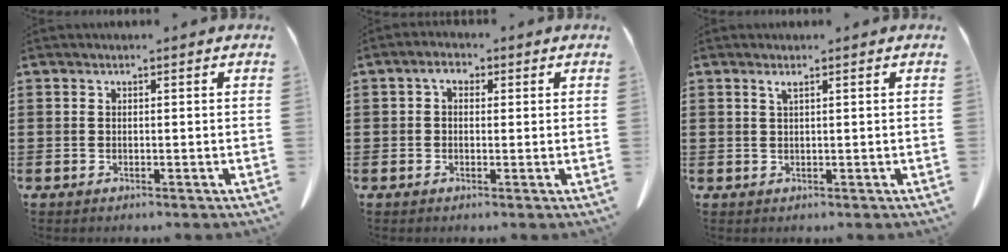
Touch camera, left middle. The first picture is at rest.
{"total": 2.1, "force": [0.2, 1.4, 1.5], "torque": [-0.034, 0.008, 0.002]}
{"total": 1.0, "force": [0.6, 0.1, 0.9], "torque": [-0.019, 0.001, 0.011]}